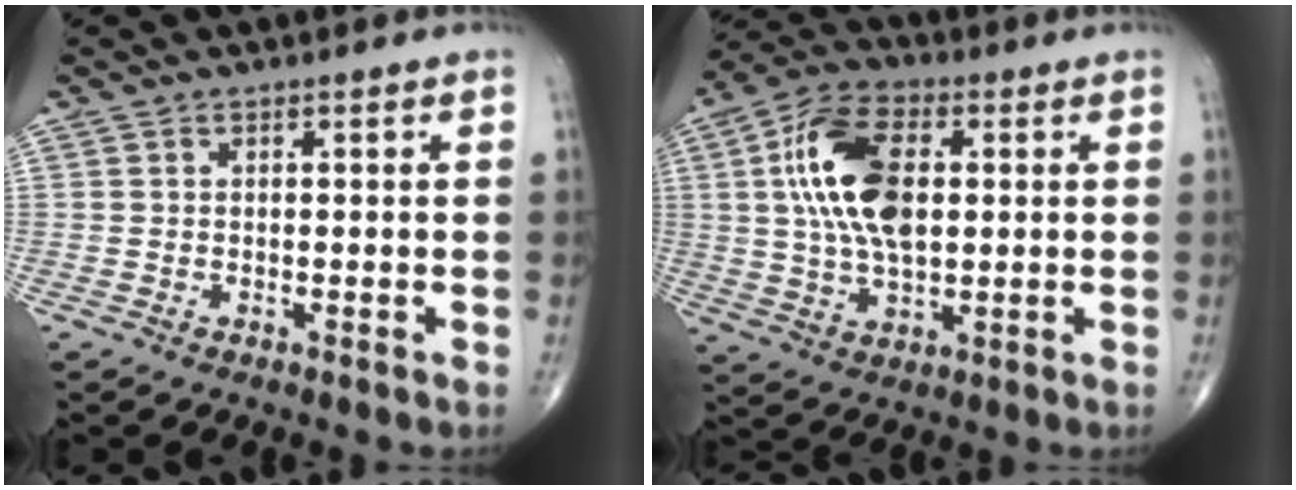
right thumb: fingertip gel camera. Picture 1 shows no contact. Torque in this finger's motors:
{"motor_torque": [2.44, 2.56, 1.68, 0.15, 0.19]}